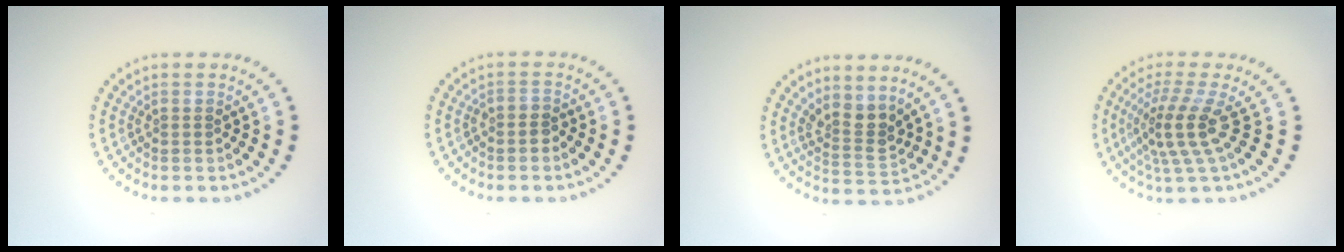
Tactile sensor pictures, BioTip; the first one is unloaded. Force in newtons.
{"total": 1.0, "press": 0.7, "slide": 0.6}
{"total": 2.6, "press": 2.2, "slide": 1.5}
{"total": 4.0, "press": 2.8, "slide": 2.9}